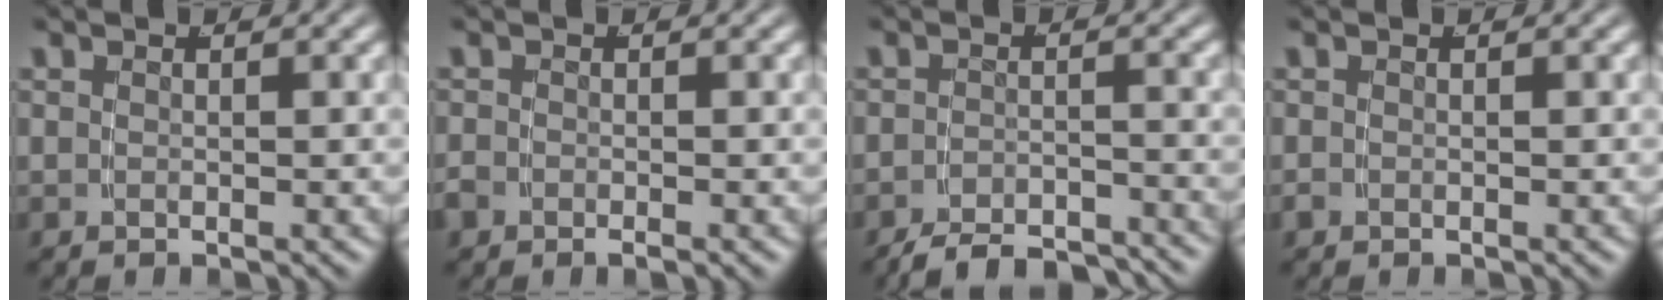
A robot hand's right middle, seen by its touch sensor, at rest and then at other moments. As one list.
[{"total": 1.7, "force": [-1.3, 0.9, 0.6], "torque": [-0.012, -0.006, -0.021]}, {"total": 5.8, "force": [-5.6, 1.1, 1.1], "torque": [-0.004, -0.011, -0.090]}, {"total": 0.6, "force": [-0.5, 0.2, 0.1], "torque": [-0.004, -0.007, -0.007]}]